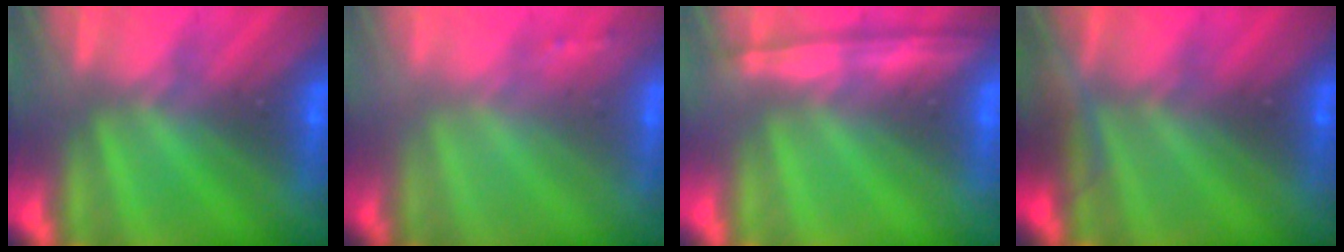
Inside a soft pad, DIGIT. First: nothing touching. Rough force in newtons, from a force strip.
{"total": 1.4}
{"total": 1.2}
{"total": 6.1}